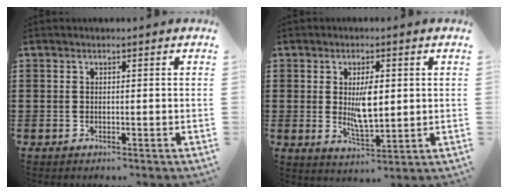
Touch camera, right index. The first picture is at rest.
{"total": 6.0, "force": [0.6, 2.4, 5.5], "torque": [-0.090, -0.001, 0.007]}